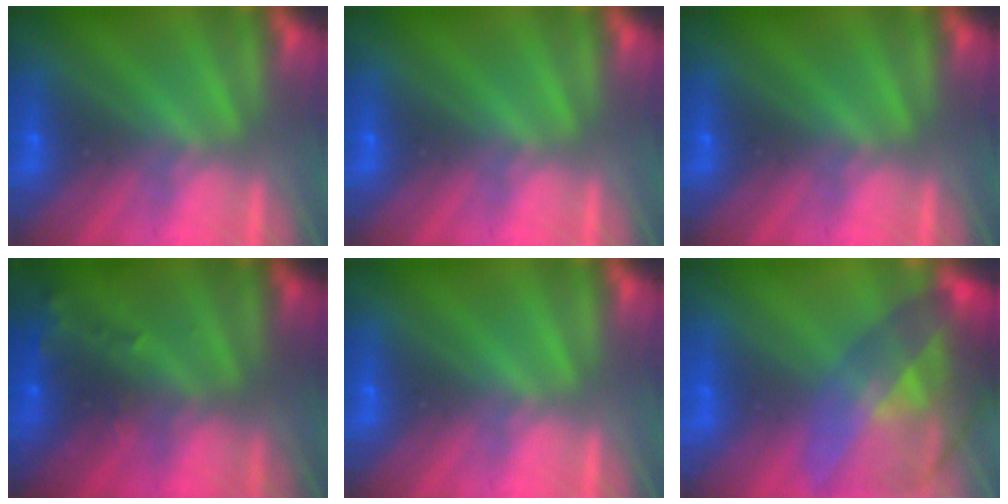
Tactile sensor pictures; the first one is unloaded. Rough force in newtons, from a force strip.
{"total": 0.0}
{"total": 0.0}
{"total": 9.0}
{"total": 0.0}
{"total": 7.3}